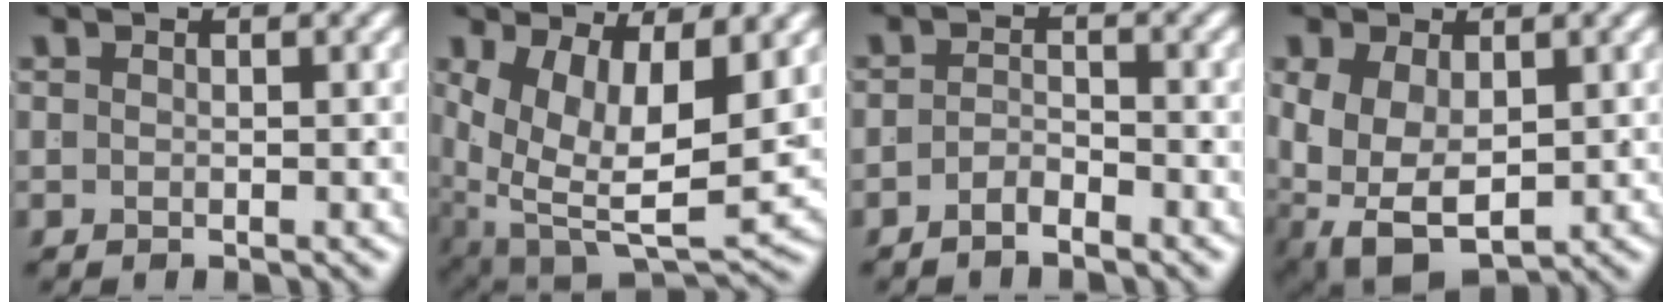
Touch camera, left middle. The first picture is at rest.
{"total": 10.2, "force": [-1.9, 6.8, 7.4], "torque": [-0.146, -0.066, -0.003]}
{"total": 2.2, "force": [-2.1, 0.1, 0.5], "torque": [-0.001, -0.006, -0.038]}
{"total": 10.3, "force": [-3.4, 8.0, 5.5], "torque": [-0.150, -0.061, -0.032]}